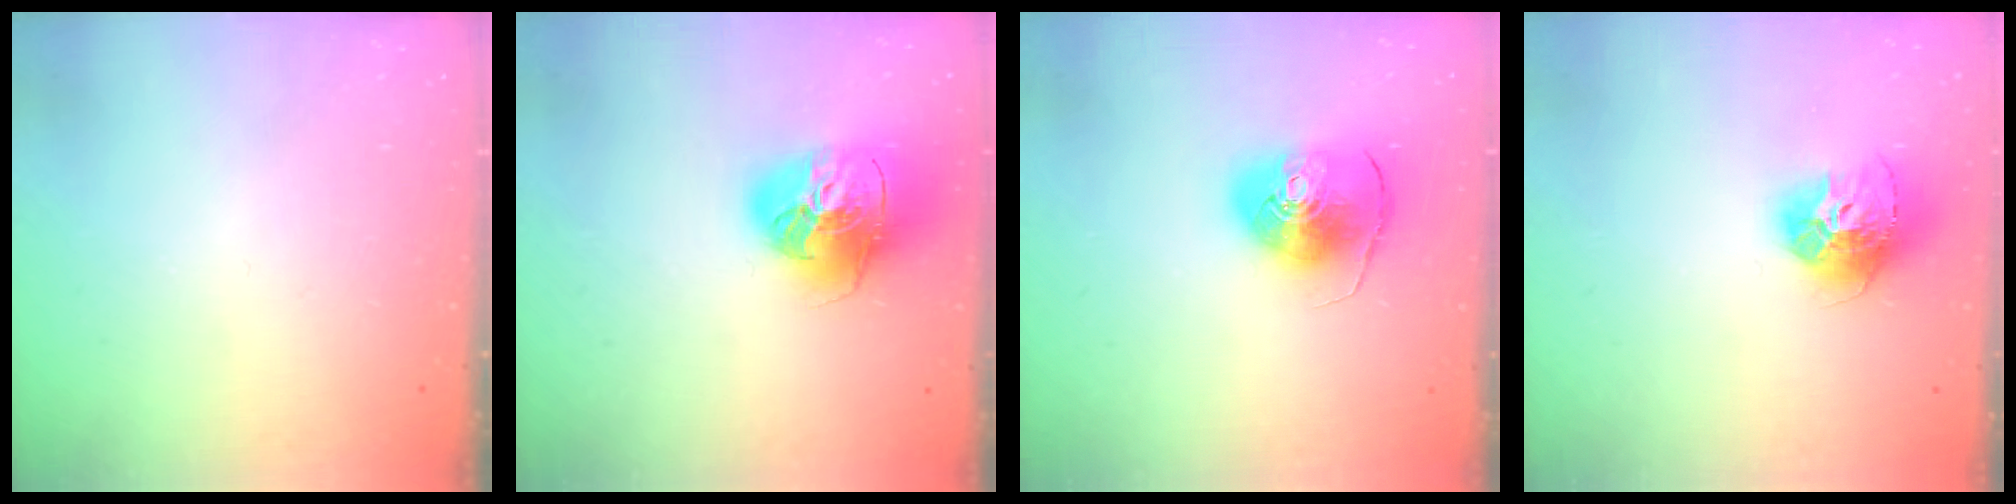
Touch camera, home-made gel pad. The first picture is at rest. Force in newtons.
{"total": 19.5, "press": 19.4, "slide": 2.2}
{"total": 10.2, "press": 10.1, "slide": 1.5}
{"total": 13.6, "press": 13.5, "slide": 1.4}